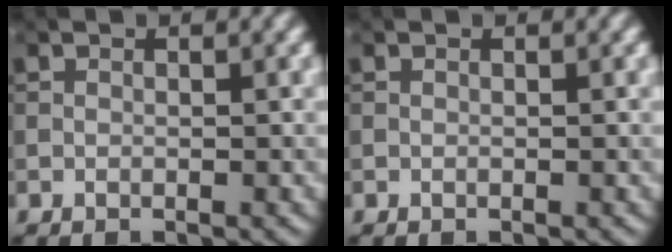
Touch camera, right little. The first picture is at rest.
{"total": 0.0}